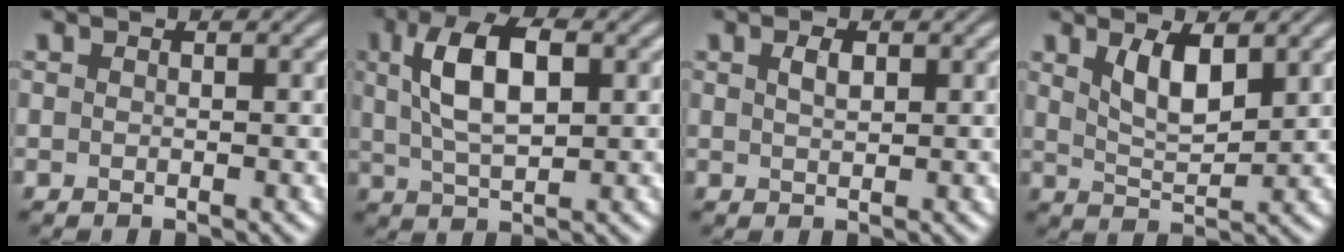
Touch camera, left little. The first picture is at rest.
{"total": 6.9, "force": [1.9, 3.2, 5.9], "torque": [-0.113, 0.013, 0.032]}
{"total": 1.5, "force": [0.7, 0.6, 1.2], "torque": [-0.026, 0.003, 0.015]}
{"total": 4.0, "force": [2.0, 1.5, 3.2], "torque": [-0.066, -0.005, 0.040]}